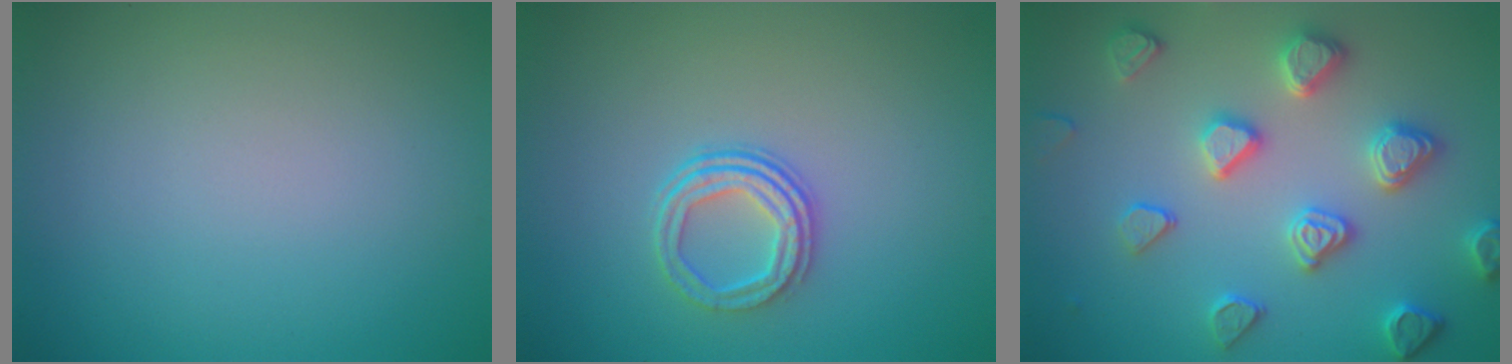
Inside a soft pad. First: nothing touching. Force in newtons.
{"total": 3.0, "press": 2.3, "slide": 1.9}
{"total": 4.6, "press": 4.4, "slide": 1.3}